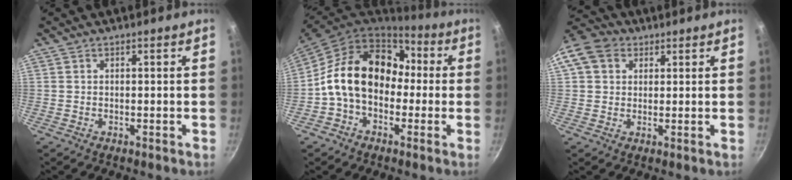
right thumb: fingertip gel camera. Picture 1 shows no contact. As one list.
[{"total": 17.0, "force": [0.1, 12.7, 11.3], "torque": [-0.159, 0.050, -0.013]}, {"total": 10.5, "force": [3.4, 8.5, 5.2], "torque": [-0.092, 0.020, 0.047]}]